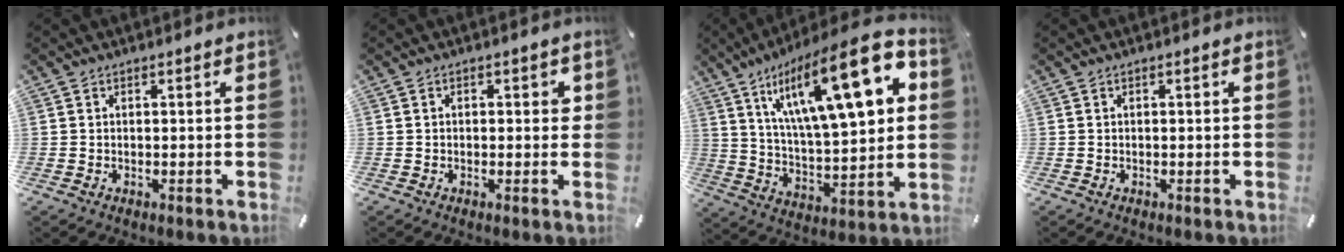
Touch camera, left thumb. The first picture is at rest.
{"total": 1.8, "force": [0.0, 1.1, 1.5], "torque": [-0.021, 0.004, -0.004]}
{"total": 25.2, "force": [11.2, 7.9, 21.1], "torque": [-0.352, -0.067, 0.172]}
{"total": 0.0}